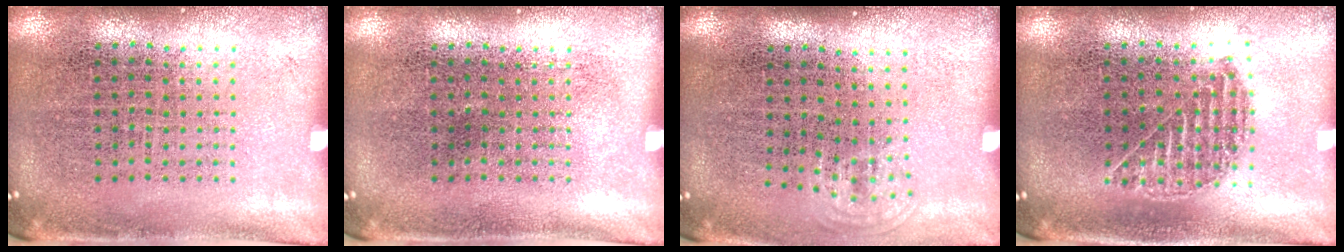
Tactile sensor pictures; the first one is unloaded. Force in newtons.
{"total": 0.0}
{"total": 0.7, "press": 0.5, "slide": 0.4}
{"total": 1.0, "press": 0.9, "slide": 0.4}